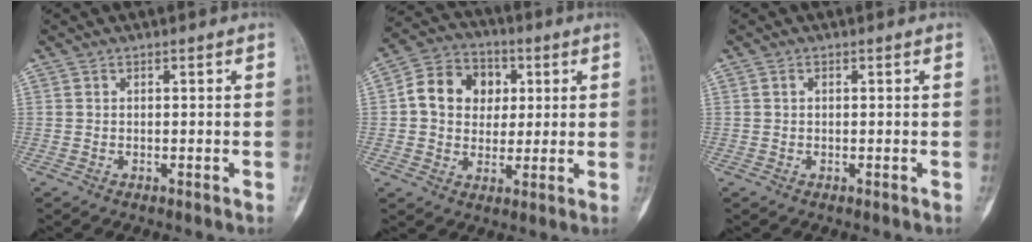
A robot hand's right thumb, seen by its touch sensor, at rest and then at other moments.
{"total": 11.9, "force": [2.0, 9.8, 6.5], "torque": [-0.075, 0.012, 0.025]}
{"total": 0.6, "force": [0.1, 0.4, 0.4], "torque": [-0.008, 0.001, 0.001]}